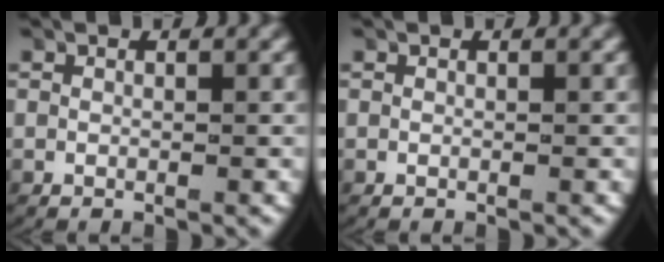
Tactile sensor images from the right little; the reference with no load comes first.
{"total": 0.0}